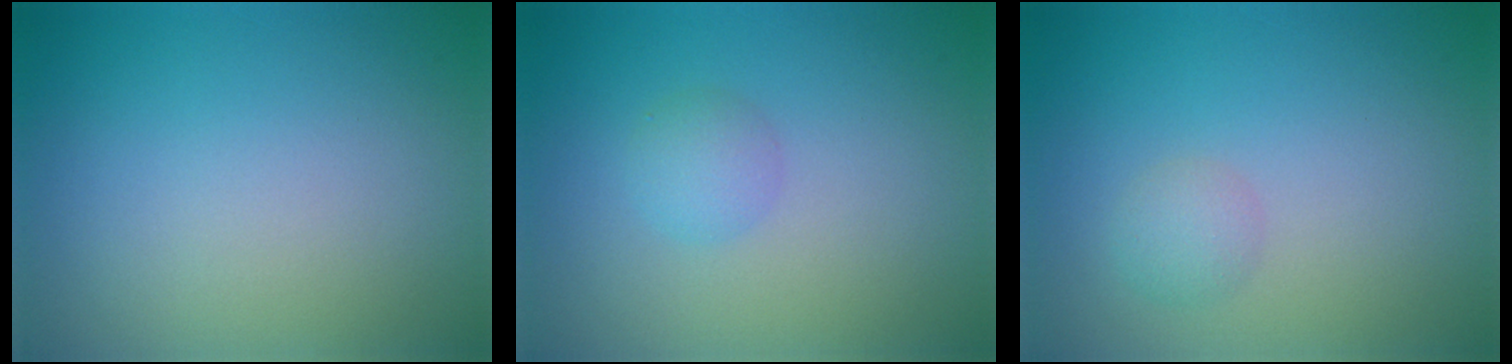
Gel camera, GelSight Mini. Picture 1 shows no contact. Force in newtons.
{"total": 1.7, "press": 1.7, "slide": 0.0}
{"total": 1.4, "press": 1.4, "slide": 0.1}